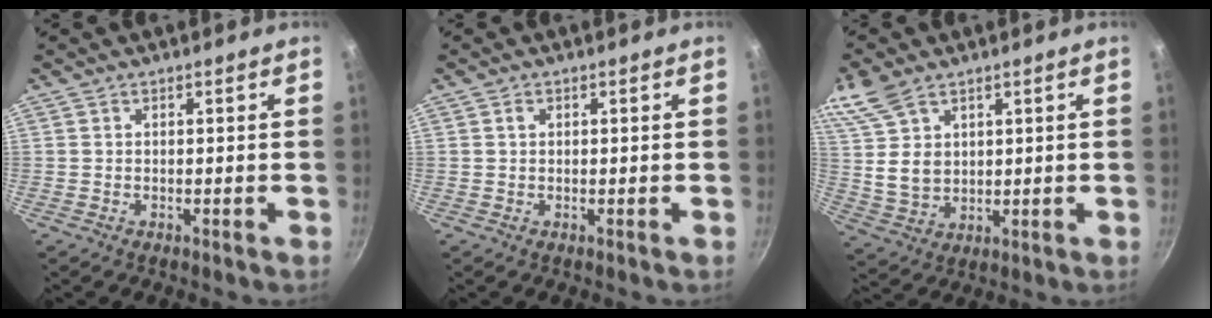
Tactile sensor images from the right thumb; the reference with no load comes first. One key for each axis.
{"total": 0.8, "fx": 0.2, "fy": 0.6, "fz": 0.4, "tx": -0.006, "ty": 0.004, "tz": 0.003}
{"total": 11.0, "fx": 6.4, "fy": 6.8, "fz": 5.9, "tx": -0.099, "ty": -0.022, "tz": 0.138}